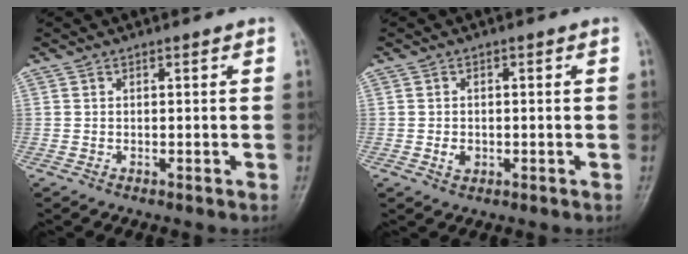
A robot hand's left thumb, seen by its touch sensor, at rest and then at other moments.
{"total": 2.1, "force": [-0.5, 1.7, 1.2], "torque": [-0.014, 0.002, -0.006]}